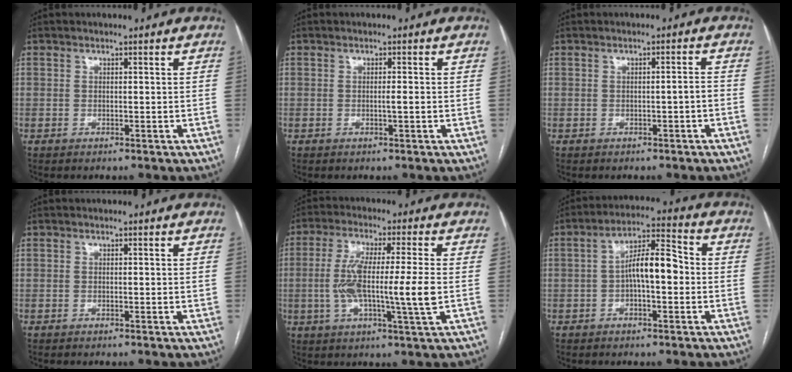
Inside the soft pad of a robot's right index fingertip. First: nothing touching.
{"total": 1.2, "force": [-0.2, -0.1, 1.2], "torque": [-0.022, 0.001, -0.001]}
{"total": 1.4, "force": [-0.6, 0.0, 1.3], "torque": [-0.016, 0.002, -0.009]}
{"total": 0.8, "force": [0.1, 0.1, 0.8], "torque": [-0.015, 0.001, 0.004]}
{"total": 11.7, "force": [-1.0, 0.2, 11.7], "torque": [-0.226, 0.000, -0.022]}
{"total": 8.3, "force": [-0.6, 2.5, 7.9], "torque": [-0.141, 0.029, -0.013]}